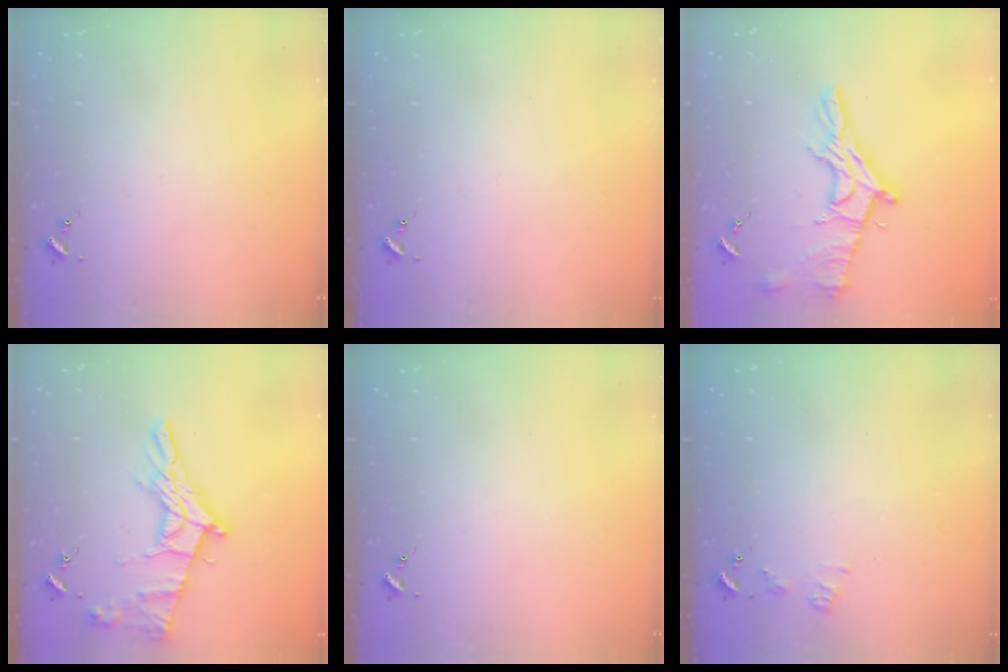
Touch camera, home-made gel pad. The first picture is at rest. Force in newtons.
{"total": 0.0}
{"total": 14.1, "press": 14.1, "slide": 1.3}
{"total": 16.2, "press": 16.1, "slide": 1.0}
{"total": 0.0}
{"total": 5.2, "press": 5.2, "slide": 0.7}